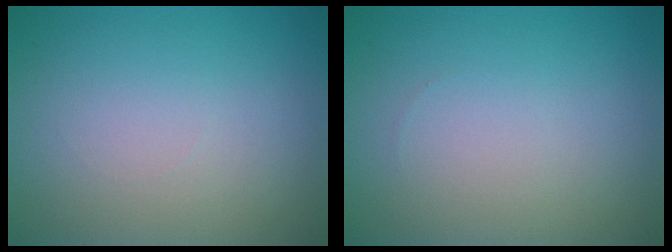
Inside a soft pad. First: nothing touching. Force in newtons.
{"total": 0.0}